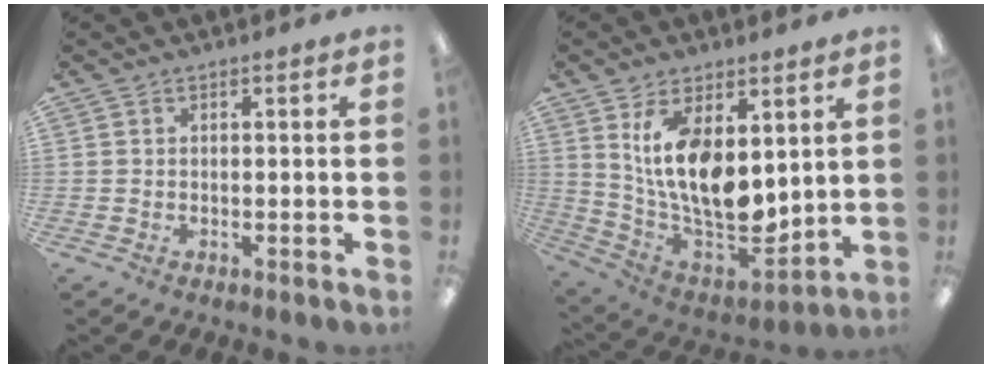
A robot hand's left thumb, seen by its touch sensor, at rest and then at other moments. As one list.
[{"total": 15.5, "force": [4.9, 8.7, 11.8], "torque": [-0.232, -0.048, 0.092]}]